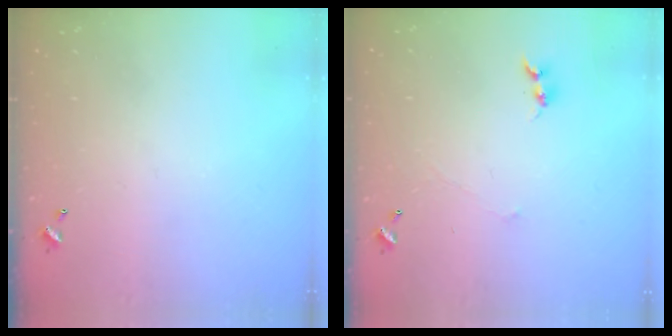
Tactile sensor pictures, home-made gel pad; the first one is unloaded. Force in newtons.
{"total": 1.4, "press": 1.3, "slide": 0.4}